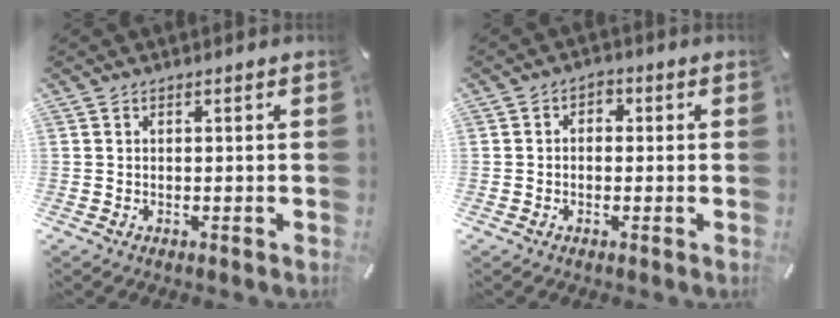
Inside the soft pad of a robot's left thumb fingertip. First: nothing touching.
{"total": 2.5, "force": [-1.0, 1.9, 1.3], "torque": [-0.025, 0.013, -0.021]}